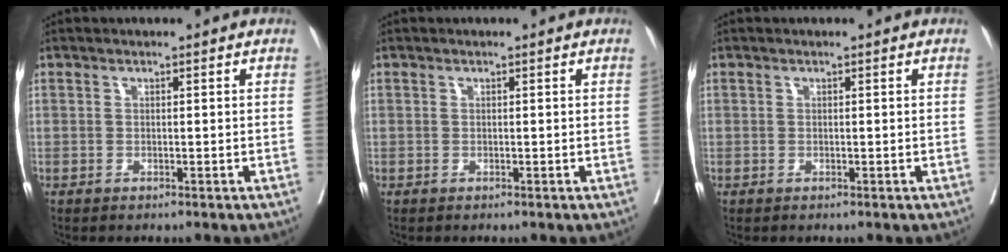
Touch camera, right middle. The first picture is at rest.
{"total": 0.0}
{"total": 0.0}